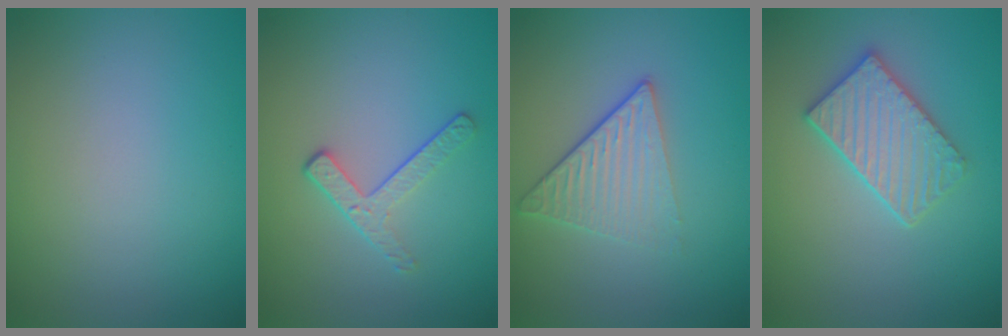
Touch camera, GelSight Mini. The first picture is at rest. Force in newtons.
{"total": 2.0, "press": 1.4, "slide": 1.5}
{"total": 3.5, "press": 2.8, "slide": 2.2}
{"total": 3.4, "press": 3.3, "slide": 0.8}